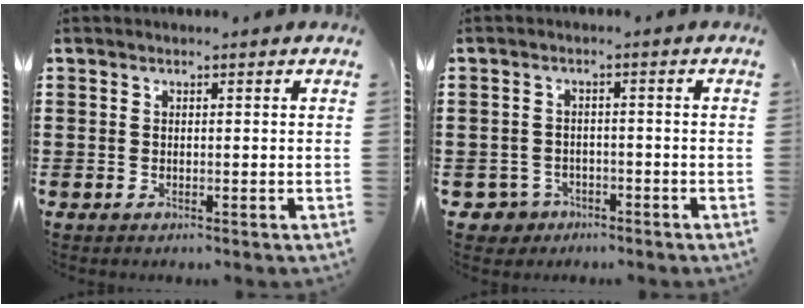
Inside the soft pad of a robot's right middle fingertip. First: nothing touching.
{"total": 2.4, "force": [-1.9, 1.4, 0.2], "torque": [-0.023, -0.004, -0.045]}